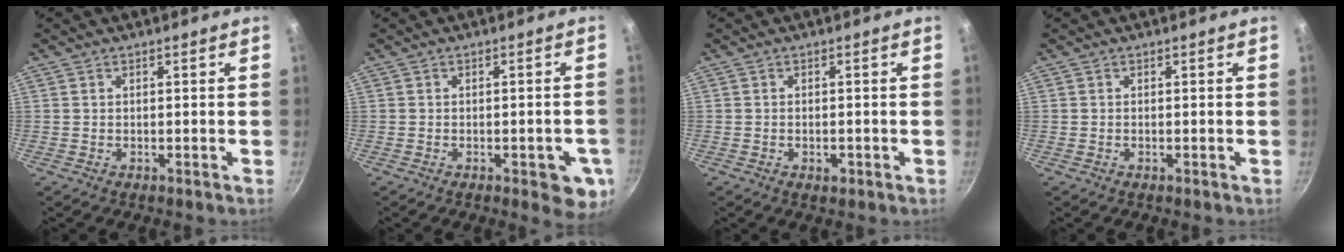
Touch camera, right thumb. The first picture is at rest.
{"total": 7.4, "force": [-2.4, 3.0, 6.3], "torque": [-0.049, 0.004, -0.029]}
{"total": 1.8, "force": [-0.7, 1.1, 1.3], "torque": [-0.020, 0.001, -0.012]}
{"total": 0.0}